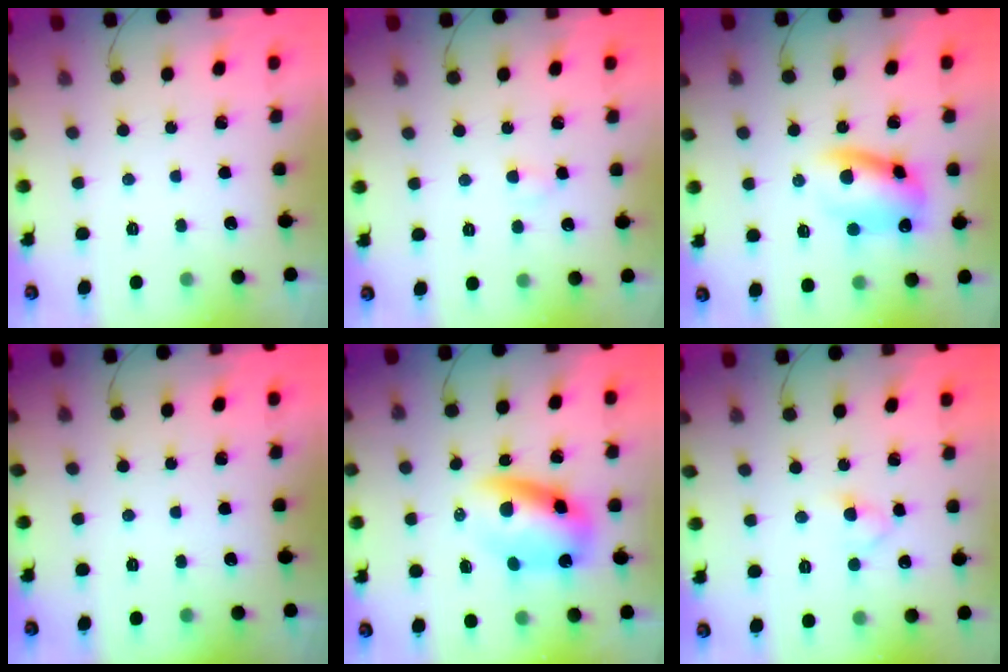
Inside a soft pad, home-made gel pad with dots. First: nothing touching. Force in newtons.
{"total": 2.6, "press": 2.4, "slide": 0.8}
{"total": 11.4, "press": 11.3, "slide": 1.6}
{"total": 0.0}
{"total": 9.4, "press": 9.0, "slide": 2.7}
{"total": 2.5, "press": 2.3, "slide": 1.1}